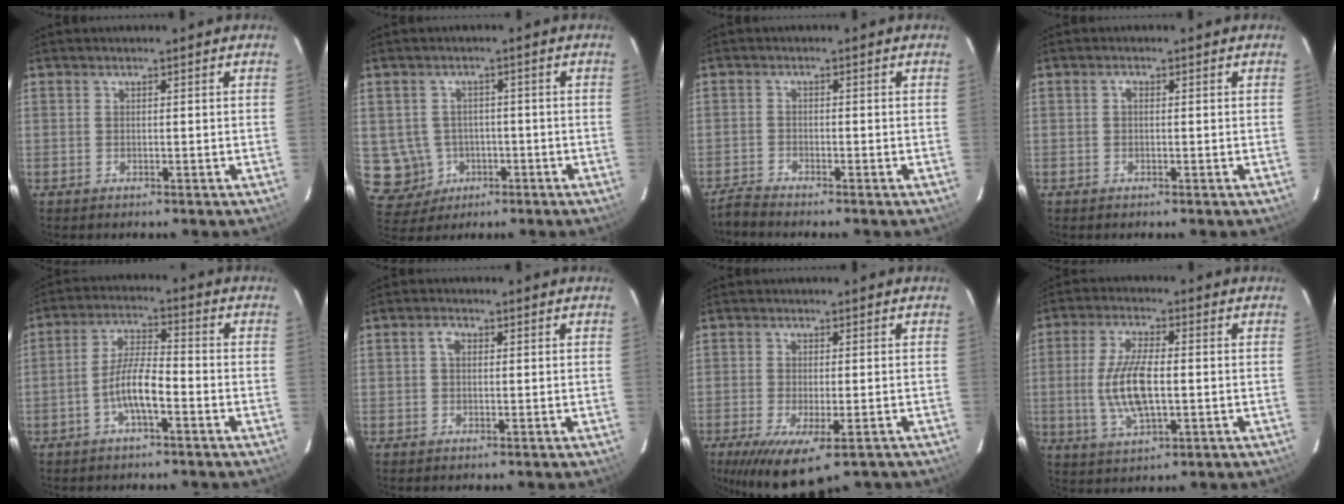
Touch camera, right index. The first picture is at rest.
{"total": 7.5, "force": [-1.6, 7.2, 1.6], "torque": [-0.058, 0.013, -0.007]}
{"total": 2.6, "force": [-2.6, -0.2, 0.1], "torque": [-0.014, -0.007, -0.056]}
{"total": 0.7, "force": [0.0, 0.5, 0.5], "torque": [-0.008, 0.005, -0.002]}
{"total": 6.8, "force": [-3.1, 1.5, 5.9], "torque": [-0.123, 0.009, -0.056]}
{"total": 1.7, "force": [0.3, 1.3, 1.1], "torque": [-0.022, 0.008, 0.003]}
{"total": 10.8, "force": [-6.7, 3.4, 7.8], "torque": [-0.154, -0.043, -0.102]}
{"total": 10.5, "force": [-0.8, 4.0, 9.6], "torque": [-0.199, -0.004, -0.012]}